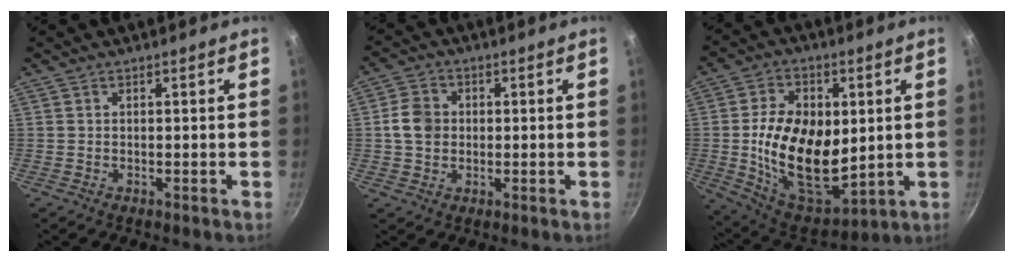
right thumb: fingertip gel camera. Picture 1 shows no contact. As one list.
[{"total": 5.9, "force": [0.2, 4.9, 3.2], "torque": [-0.043, 0.008, -0.005]}, {"total": 21.0, "force": [0.4, 13.0, 16.5], "torque": [-0.264, -0.019, 0.021]}]